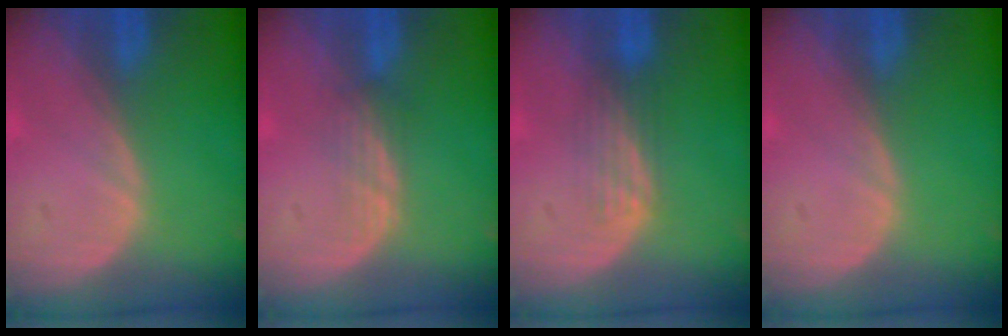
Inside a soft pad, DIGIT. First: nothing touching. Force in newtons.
{"total": 2.5, "press": 2.3, "slide": 0.9}
{"total": 2.9, "press": 2.9, "slide": 0.2}
{"total": 0.0}